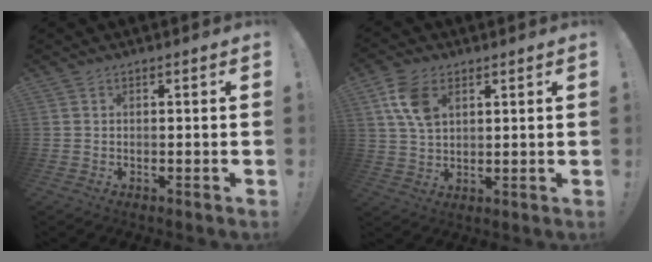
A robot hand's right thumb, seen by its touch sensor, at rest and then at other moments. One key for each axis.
{"total": 9.5, "fx": 4.0, "fy": 6.2, "fz": 6.1, "tx": -0.120, "ty": -0.004, "tz": 0.078}